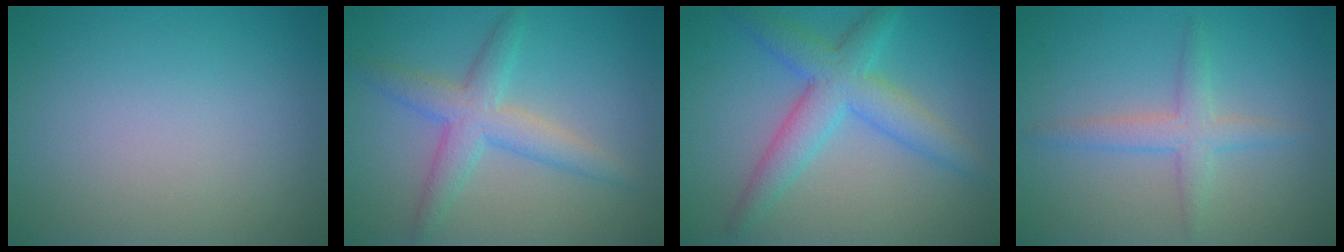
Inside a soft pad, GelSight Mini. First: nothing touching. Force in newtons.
{"total": 4.2, "press": 4.2, "slide": 0.1}
{"total": 5.1, "press": 5.1, "slide": 0.1}
{"total": 2.6, "press": 2.6, "slide": 0.1}